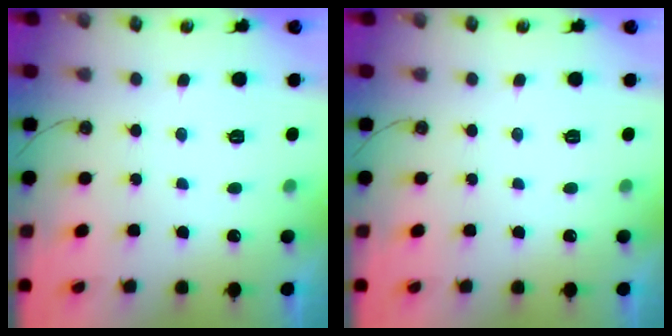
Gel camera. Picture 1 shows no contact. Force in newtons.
{"total": 0.0}